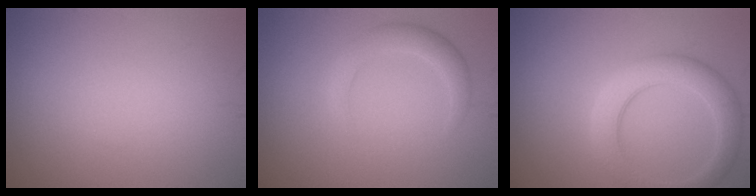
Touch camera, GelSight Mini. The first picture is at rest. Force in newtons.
{"total": 2.5, "press": 2.5, "slide": 0.1}
{"total": 4.5, "press": 4.5, "slide": 0.3}